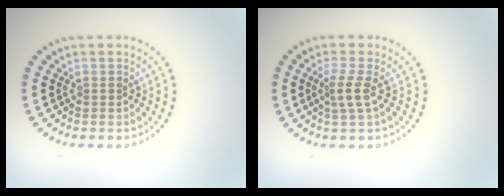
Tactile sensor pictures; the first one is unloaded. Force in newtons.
{"total": 1.9, "press": 1.4, "slide": 1.3}